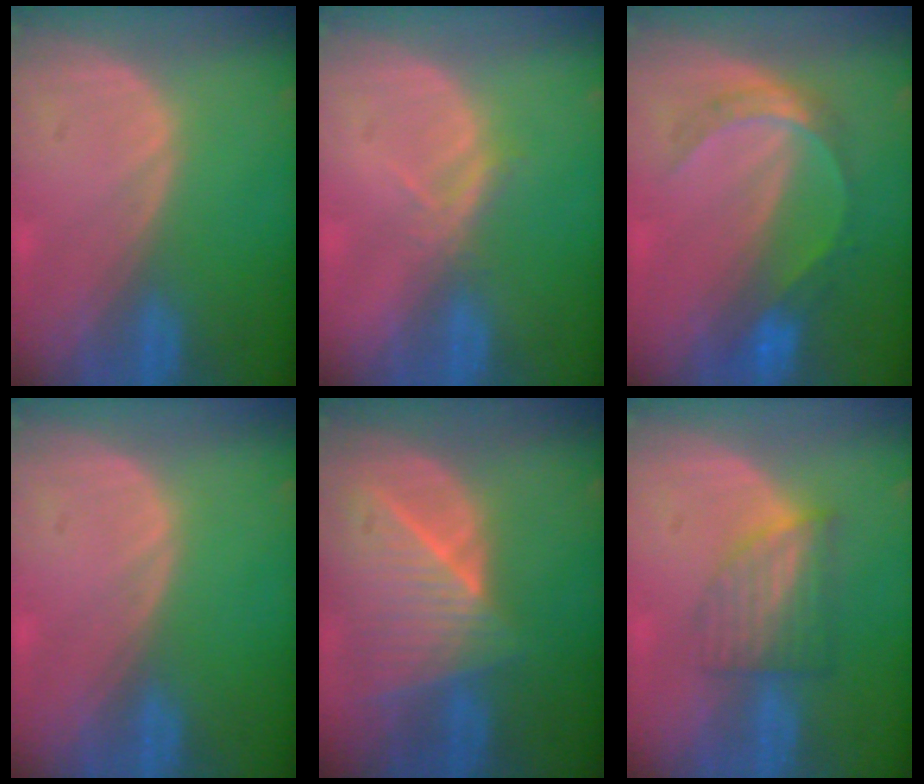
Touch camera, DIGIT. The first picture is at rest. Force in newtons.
{"total": 2.1, "press": 1.9, "slide": 0.9}
{"total": 6.1, "press": 5.3, "slide": 3.1}
{"total": 0.0}
{"total": 8.8, "press": 7.9, "slide": 3.9}
{"total": 6.3, "press": 5.6, "slide": 2.9}